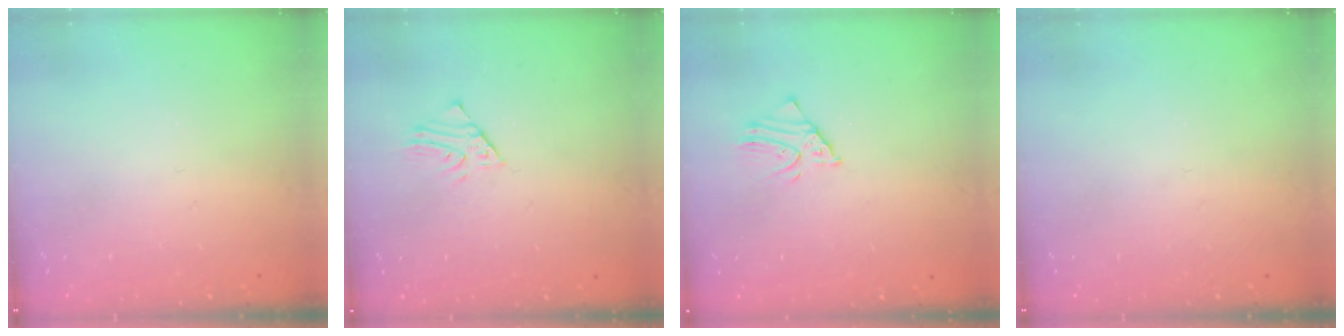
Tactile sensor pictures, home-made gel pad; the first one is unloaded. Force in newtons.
{"total": 1.7, "press": 1.7, "slide": 0.2}
{"total": 2.5, "press": 2.5, "slide": 0.2}
{"total": 0.0}